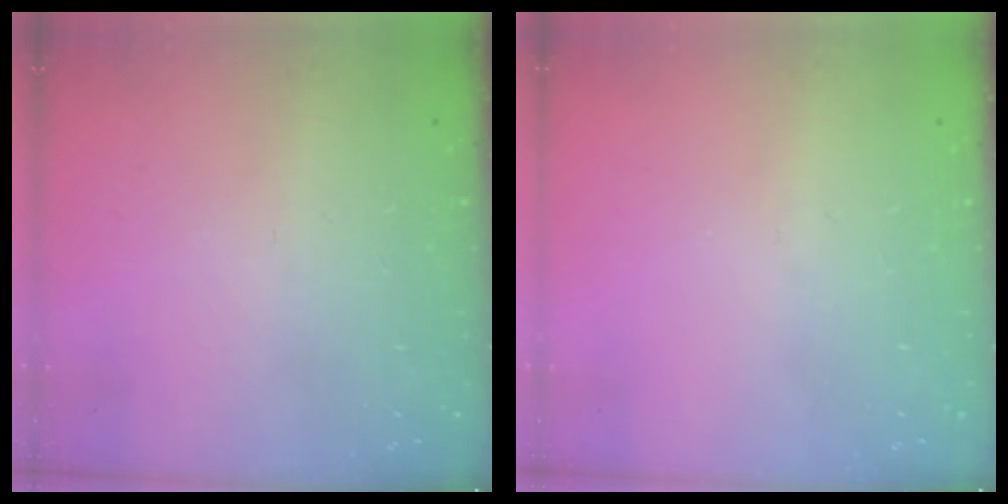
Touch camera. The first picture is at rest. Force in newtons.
{"total": 0.0}